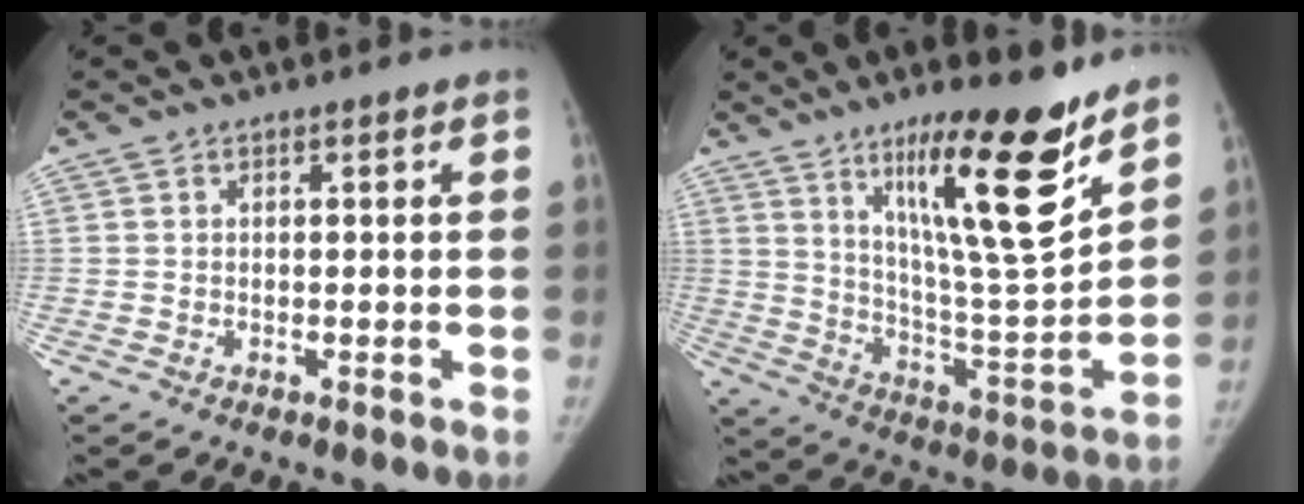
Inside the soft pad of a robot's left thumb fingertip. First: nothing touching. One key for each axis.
{"total": 22.0, "fx": 13.8, "fy": 3.5, "fz": 16.8, "tx": -0.238, "ty": -0.083, "tz": 0.231}